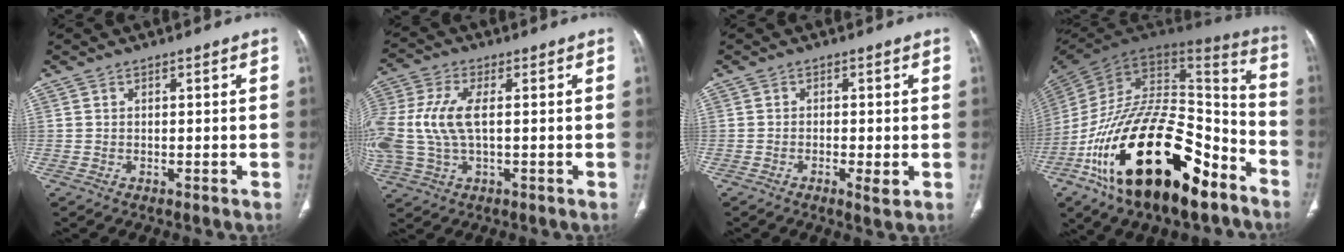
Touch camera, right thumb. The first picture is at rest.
{"total": 13.5, "force": [0.7, 6.9, 11.6], "torque": [-0.297, 0.010, 0.017]}
{"total": 2.9, "force": [-0.9, 0.8, 2.6], "torque": [-0.049, -0.006, -0.017]}
{"total": 35.7, "force": [-16.8, 16.3, 26.9], "torque": [-0.461, 0.052, -0.273]}